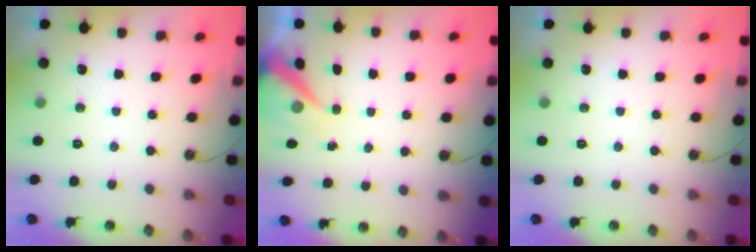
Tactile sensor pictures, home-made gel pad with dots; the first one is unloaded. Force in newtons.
{"total": 6.6, "press": 6.6, "slide": 0.9}
{"total": 0.0}